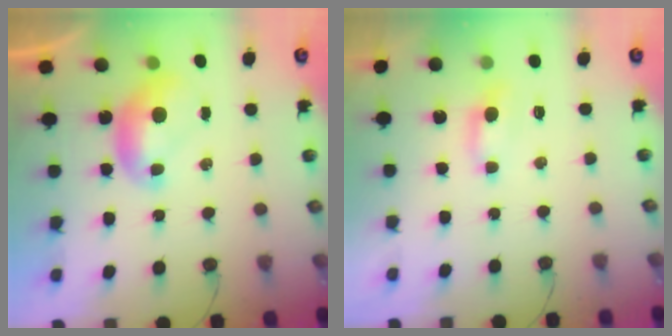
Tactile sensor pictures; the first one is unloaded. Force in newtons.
{"total": 1.3, "press": 1.2, "slide": 0.4}